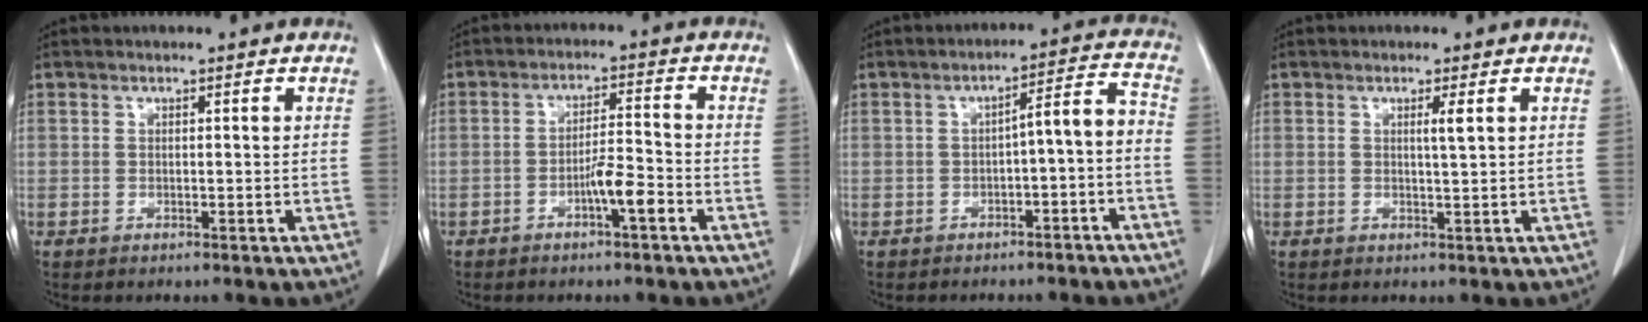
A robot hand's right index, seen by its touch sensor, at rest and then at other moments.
{"total": 4.9, "force": [-2.4, 0.4, 4.3], "torque": [-0.072, 0.004, -0.043]}
{"total": 6.1, "force": [-2.5, 1.1, 5.5], "torque": [-0.072, 0.031, -0.032]}
{"total": 1.7, "force": [0.6, -0.3, 1.5], "torque": [-0.029, -0.003, 0.010]}